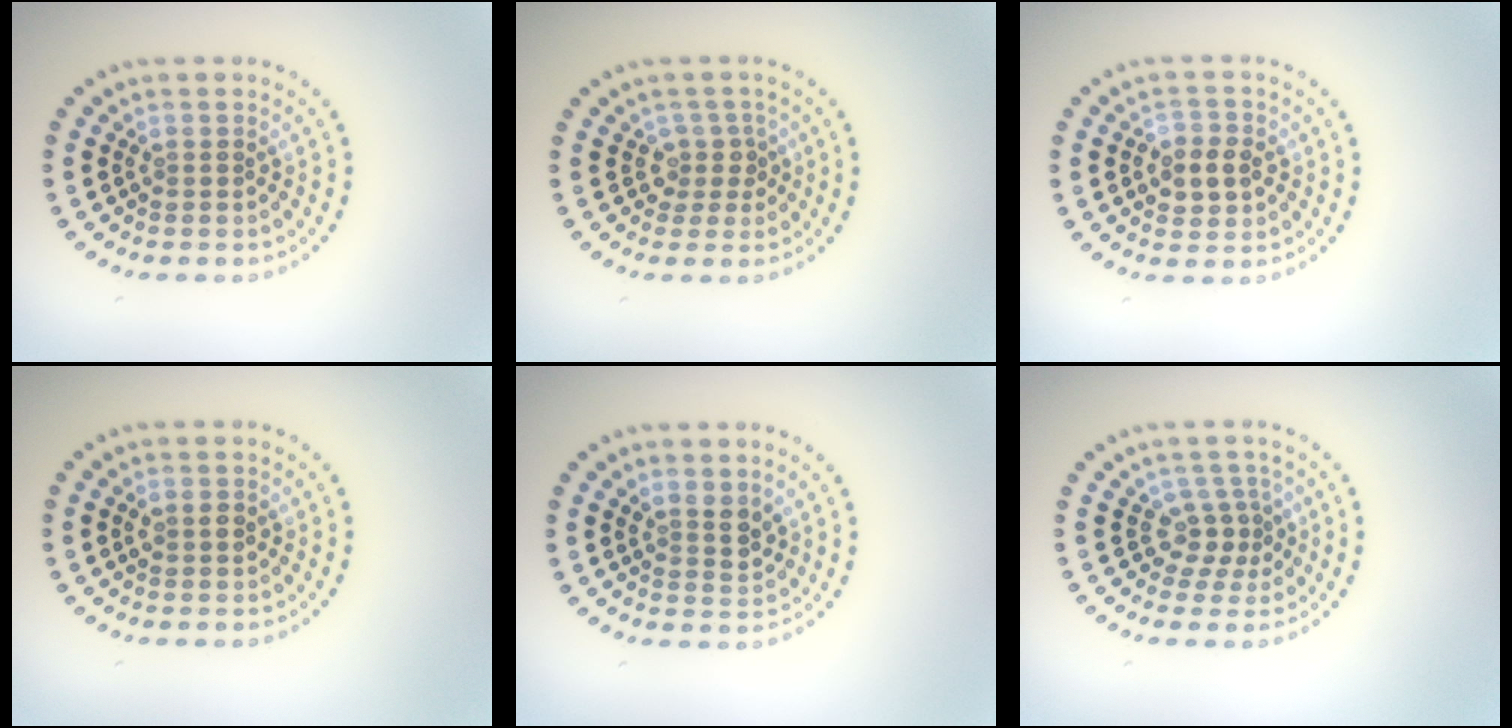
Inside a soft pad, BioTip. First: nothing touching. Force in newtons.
{"total": 1.9, "press": 1.4, "slide": 1.3}
{"total": 2.9, "press": 2.8, "slide": 0.3}
{"total": 1.5, "press": 1.5, "slide": 0.1}
{"total": 2.1, "press": 1.8, "slide": 1.1}
{"total": 2.6, "press": 1.8, "slide": 1.8}